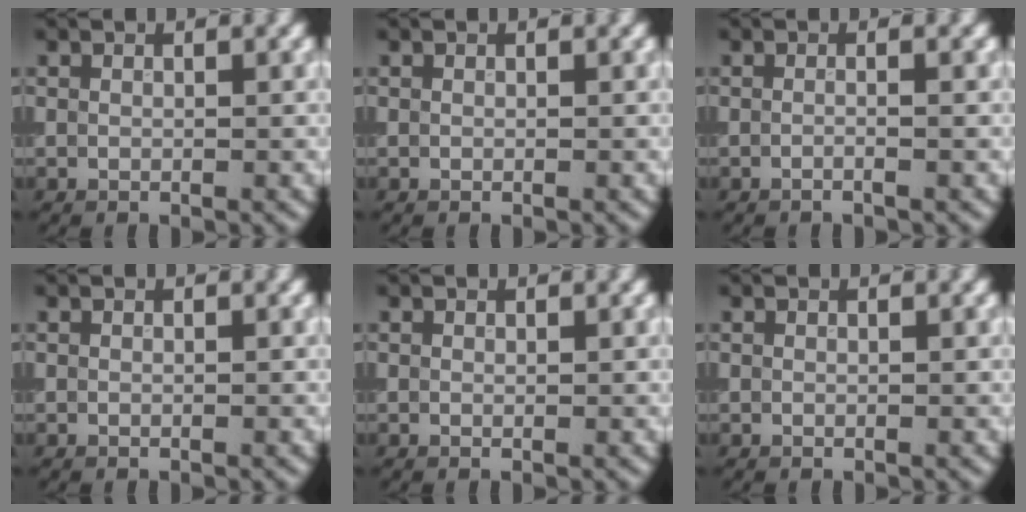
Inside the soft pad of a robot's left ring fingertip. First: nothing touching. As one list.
[{"total": 0.0}, {"total": 1.6, "force": [-0.1, 0.6, 1.4], "torque": [-0.009, -0.015, -0.018]}, {"total": 0.0}, {"total": 0.0}, {"total": 0.0}]